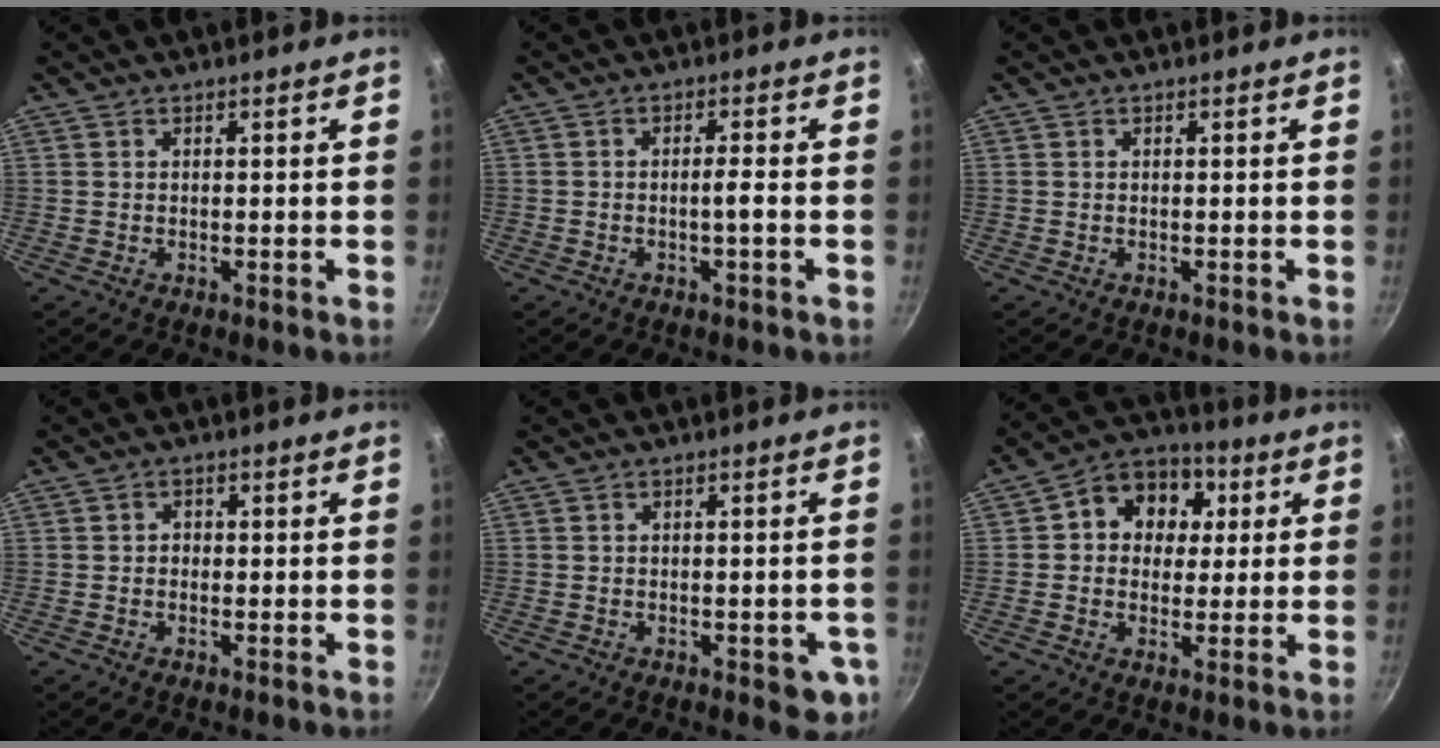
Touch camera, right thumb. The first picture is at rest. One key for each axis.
{"total": 2.3, "fx": -0.8, "fy": 0.1, "fz": 2.1, "tx": -0.040, "ty": 0.012, "tz": -0.014}
{"total": 0.0}
{"total": 1.2, "fx": -0.1, "fy": 1.0, "fz": 0.5, "tx": -0.006, "ty": 0.004, "tz": -0.003}
{"total": 5.9, "fx": -2.0, "fy": 2.8, "fz": 4.8, "tx": -0.037, "ty": 0.004, "tz": -0.023}
{"total": 11.8, "fx": 2.7, "fy": 9.7, "fz": 6.1, "tx": -0.055, "ty": 0.011, "tz": 0.022}